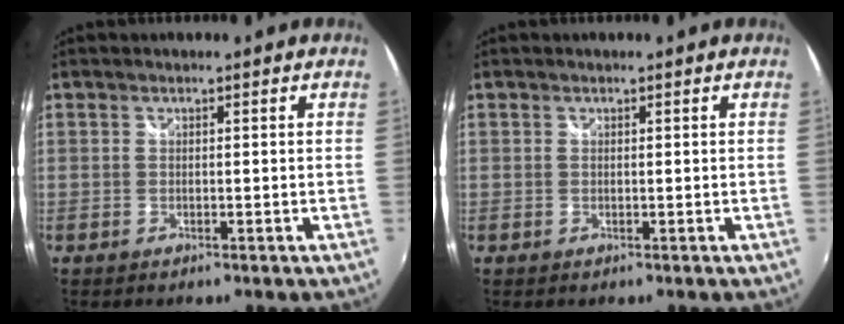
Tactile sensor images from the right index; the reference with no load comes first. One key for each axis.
{"total": 0.0}